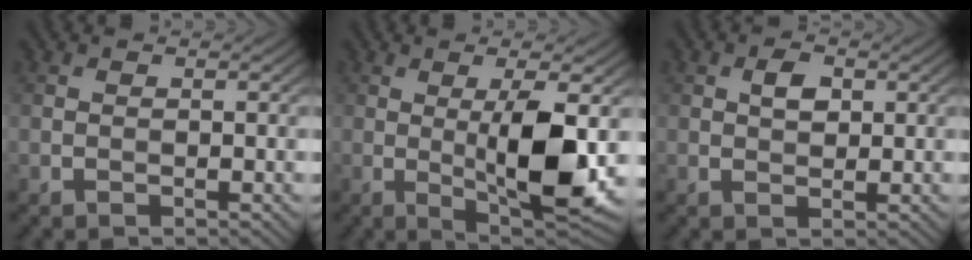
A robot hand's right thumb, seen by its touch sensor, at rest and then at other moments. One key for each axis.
{"total": 9.5, "fx": 0.0, "fy": 2.3, "fz": 9.2, "tx": -0.155, "ty": -0.002, "tz": 0.003}
{"total": 2.4, "fx": 0.7, "fy": 1.5, "fz": 1.8, "tx": -0.034, "ty": 0.001, "tz": 0.010}